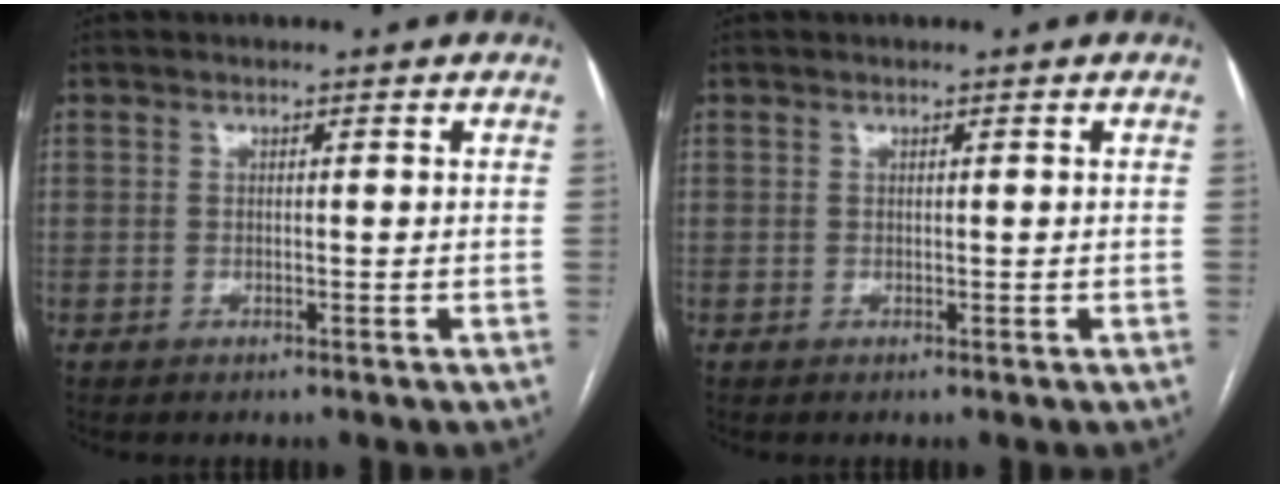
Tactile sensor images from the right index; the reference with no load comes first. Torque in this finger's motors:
{"motor_torque": [0.28, 0.24, -0.01, 0.00]}